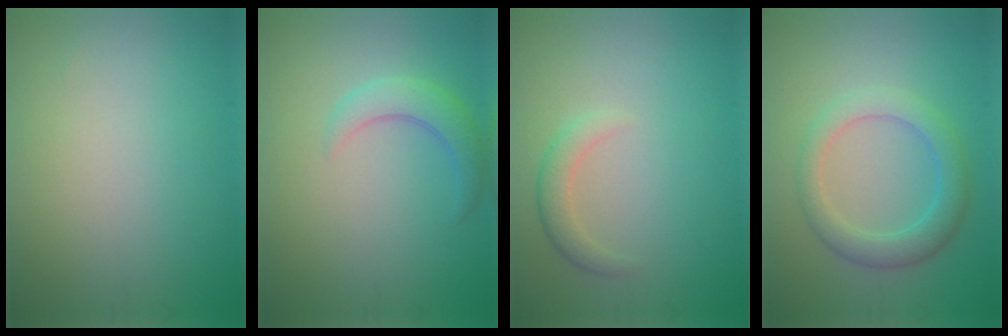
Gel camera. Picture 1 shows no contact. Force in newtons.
{"total": 2.9, "press": 2.9, "slide": 0.2}
{"total": 2.0, "press": 2.0, "slide": 0.1}
{"total": 3.9, "press": 3.9, "slide": 0.1}